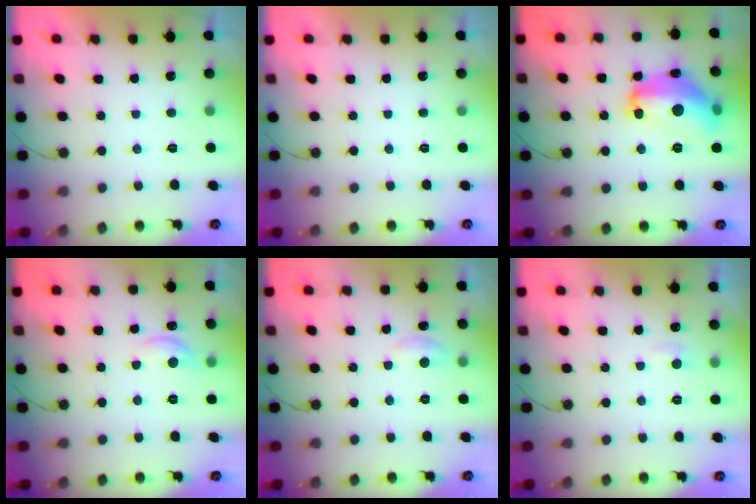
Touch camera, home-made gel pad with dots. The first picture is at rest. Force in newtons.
{"total": 0.0}
{"total": 18.4, "press": 18.4, "slide": 1.2}
{"total": 8.5, "press": 8.4, "slide": 0.5}
{"total": 4.9, "press": 4.9, "slide": 0.6}
{"total": 3.3, "press": 3.3, "slide": 0.4}